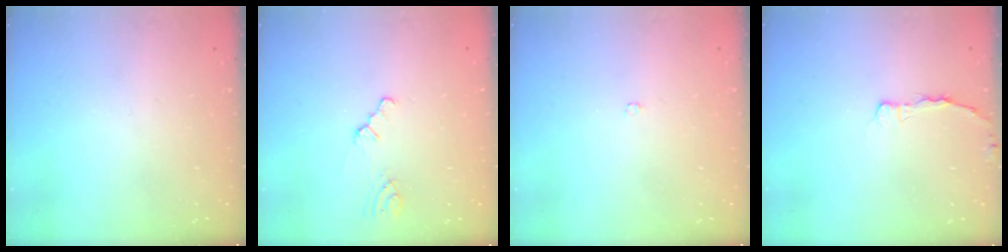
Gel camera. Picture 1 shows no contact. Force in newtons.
{"total": 1.0, "press": 1.0, "slide": 0.2}
{"total": 1.9, "press": 1.9, "slide": 0.3}
{"total": 2.1, "press": 2.1, "slide": 0.4}